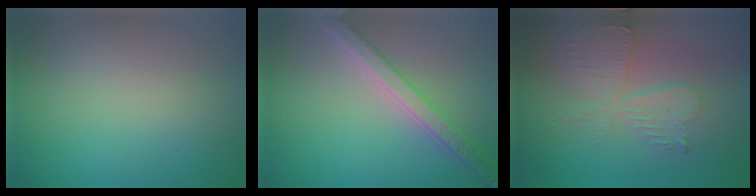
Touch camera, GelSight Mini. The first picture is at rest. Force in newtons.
{"total": 5.5, "press": 4.3, "slide": 3.5}
{"total": 4.2, "press": 3.6, "slide": 2.0}